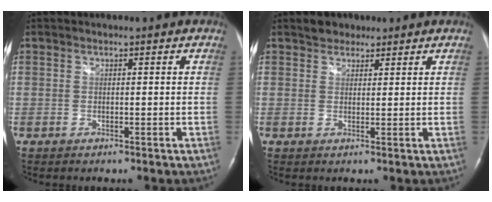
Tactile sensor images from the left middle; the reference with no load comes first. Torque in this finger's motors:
{"motor_torque": [0.18, -0.09, -0.03, 0.01]}